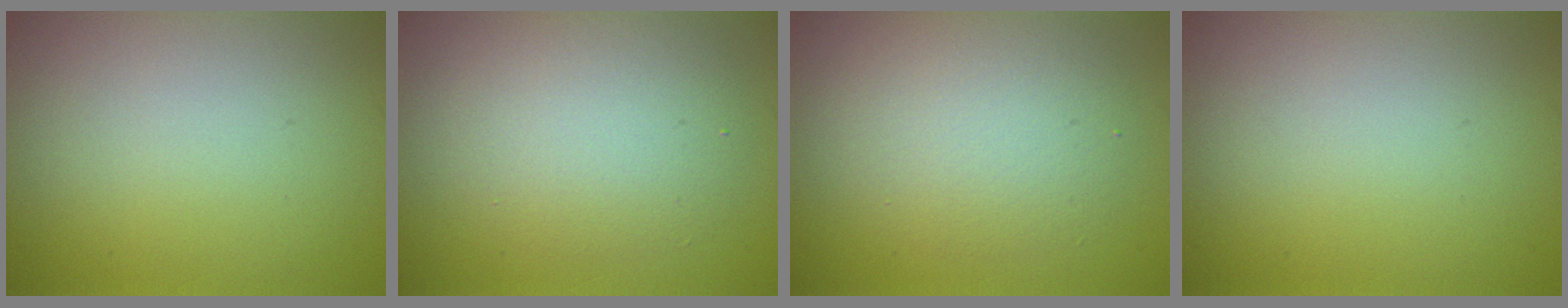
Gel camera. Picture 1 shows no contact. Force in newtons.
{"total": 4.6, "press": 4.6, "slide": 0.2}
{"total": 4.3, "press": 4.3, "slide": 0.2}
{"total": 0.0}